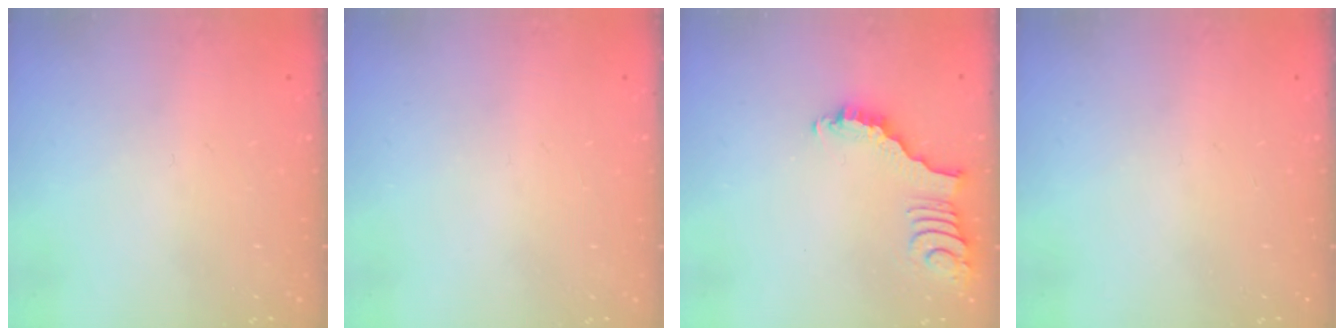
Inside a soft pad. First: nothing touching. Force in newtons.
{"total": 0.0}
{"total": 3.3, "press": 3.2, "slide": 0.5}
{"total": 0.0}